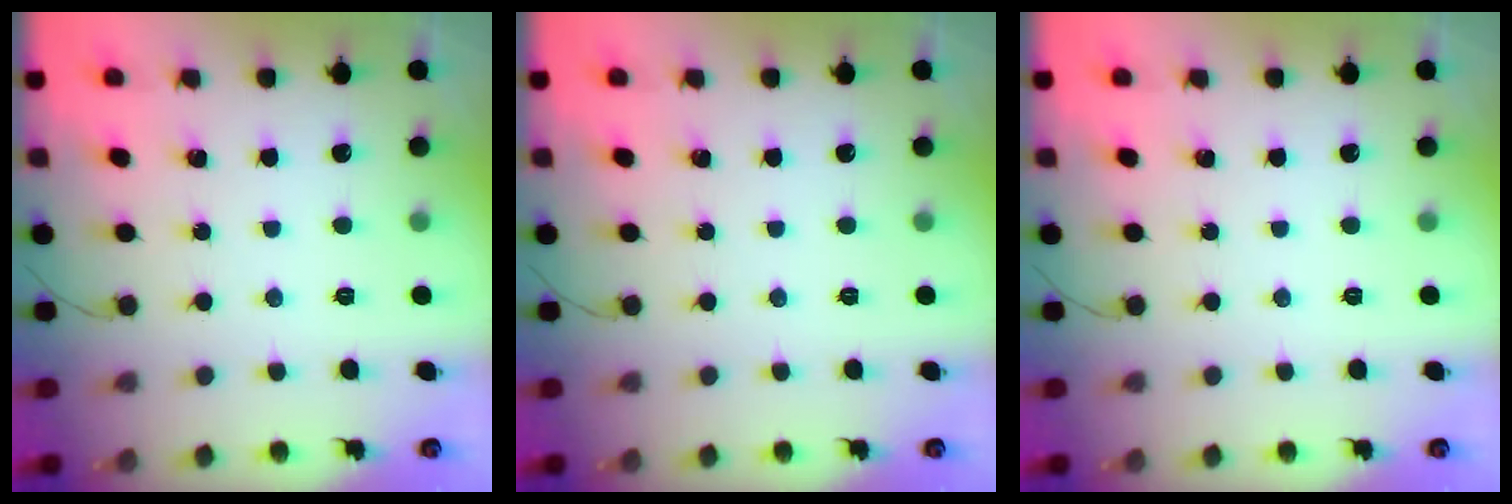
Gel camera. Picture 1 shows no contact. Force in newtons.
{"total": 0.0}
{"total": 0.0}